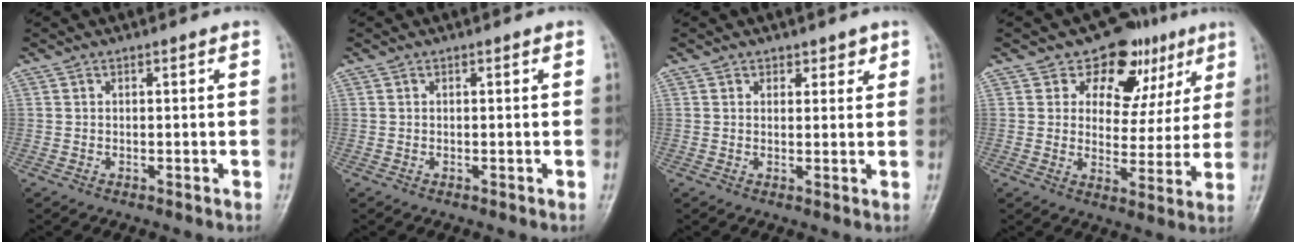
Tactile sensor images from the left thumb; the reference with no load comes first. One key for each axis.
{"total": 0.0}
{"total": 2.5, "fx": 1.7, "fy": 1.7, "fz": 0.8, "tx": 0.016, "ty": -0.008, "tz": 0.019}
{"total": 12.5, "fx": 6.7, "fy": 8.8, "fz": 5.8, "tx": -0.017, "ty": -0.019, "tz": 0.094}